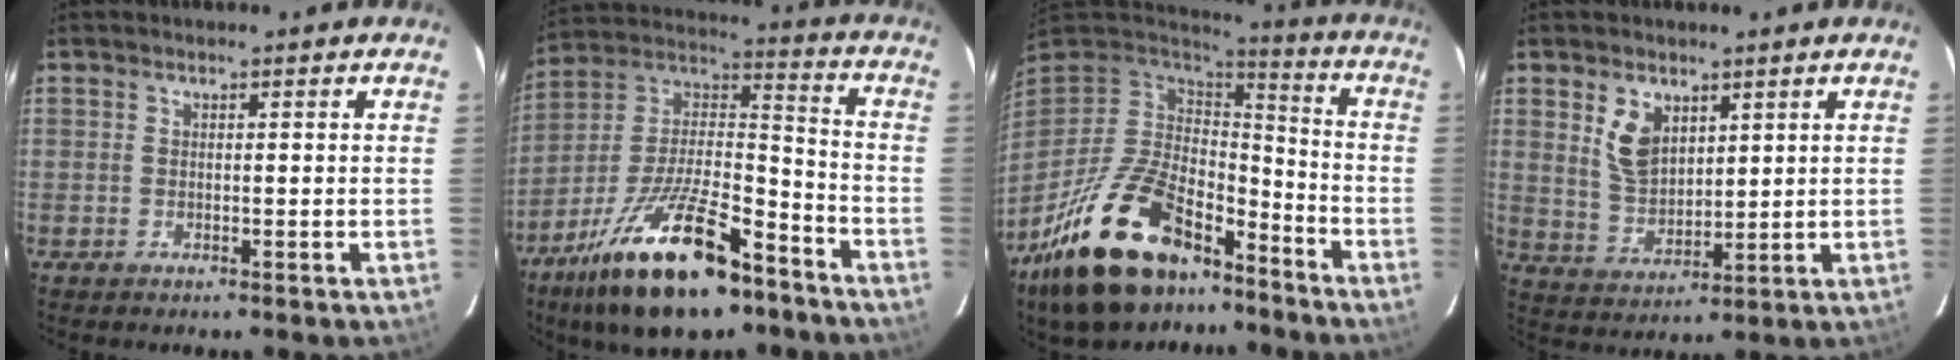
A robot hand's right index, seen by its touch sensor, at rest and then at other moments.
{"total": 23.5, "force": [-14.6, 8.4, 16.4], "torque": [-0.312, -0.008, -0.248]}
{"total": 24.3, "force": [-15.9, 11.3, 14.5], "torque": [-0.287, -0.014, -0.257]}
{"total": 7.6, "force": [3.4, 4.7, 4.8], "torque": [-0.093, 0.004, 0.073]}